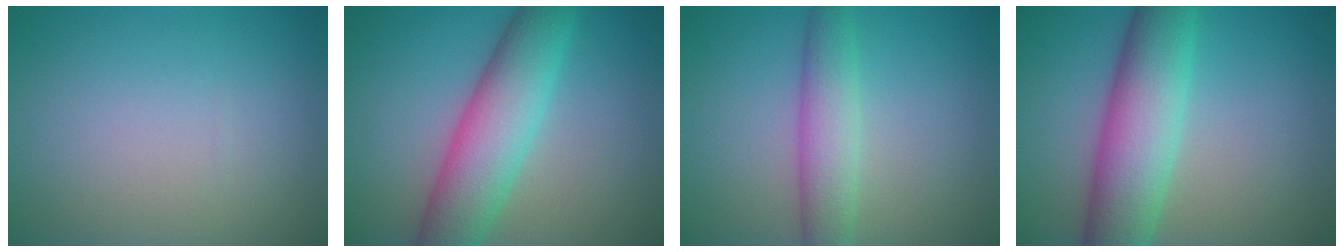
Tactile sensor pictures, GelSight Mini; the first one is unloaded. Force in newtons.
{"total": 7.6, "press": 7.6, "slide": 0.1}
{"total": 4.1, "press": 4.1, "slide": 0.2}
{"total": 8.3, "press": 8.3, "slide": 0.2}